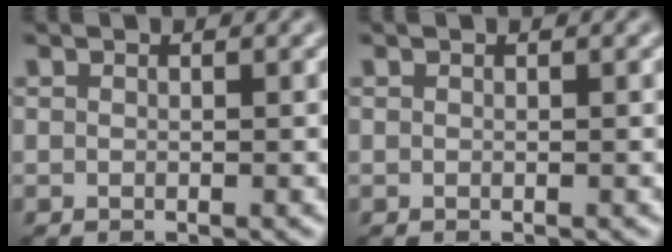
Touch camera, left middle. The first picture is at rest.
{"total": 0.0}